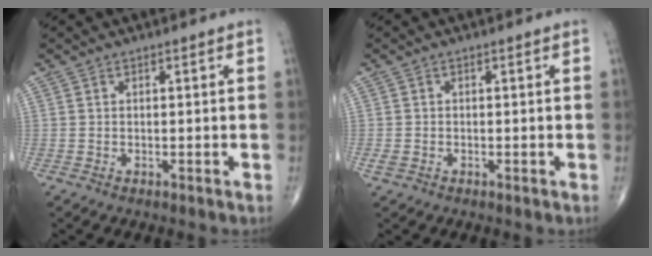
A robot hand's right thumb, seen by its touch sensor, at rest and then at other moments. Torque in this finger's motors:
{"motor_torque": [0.57, 0.27, 0.14, -0.46, 0.02]}